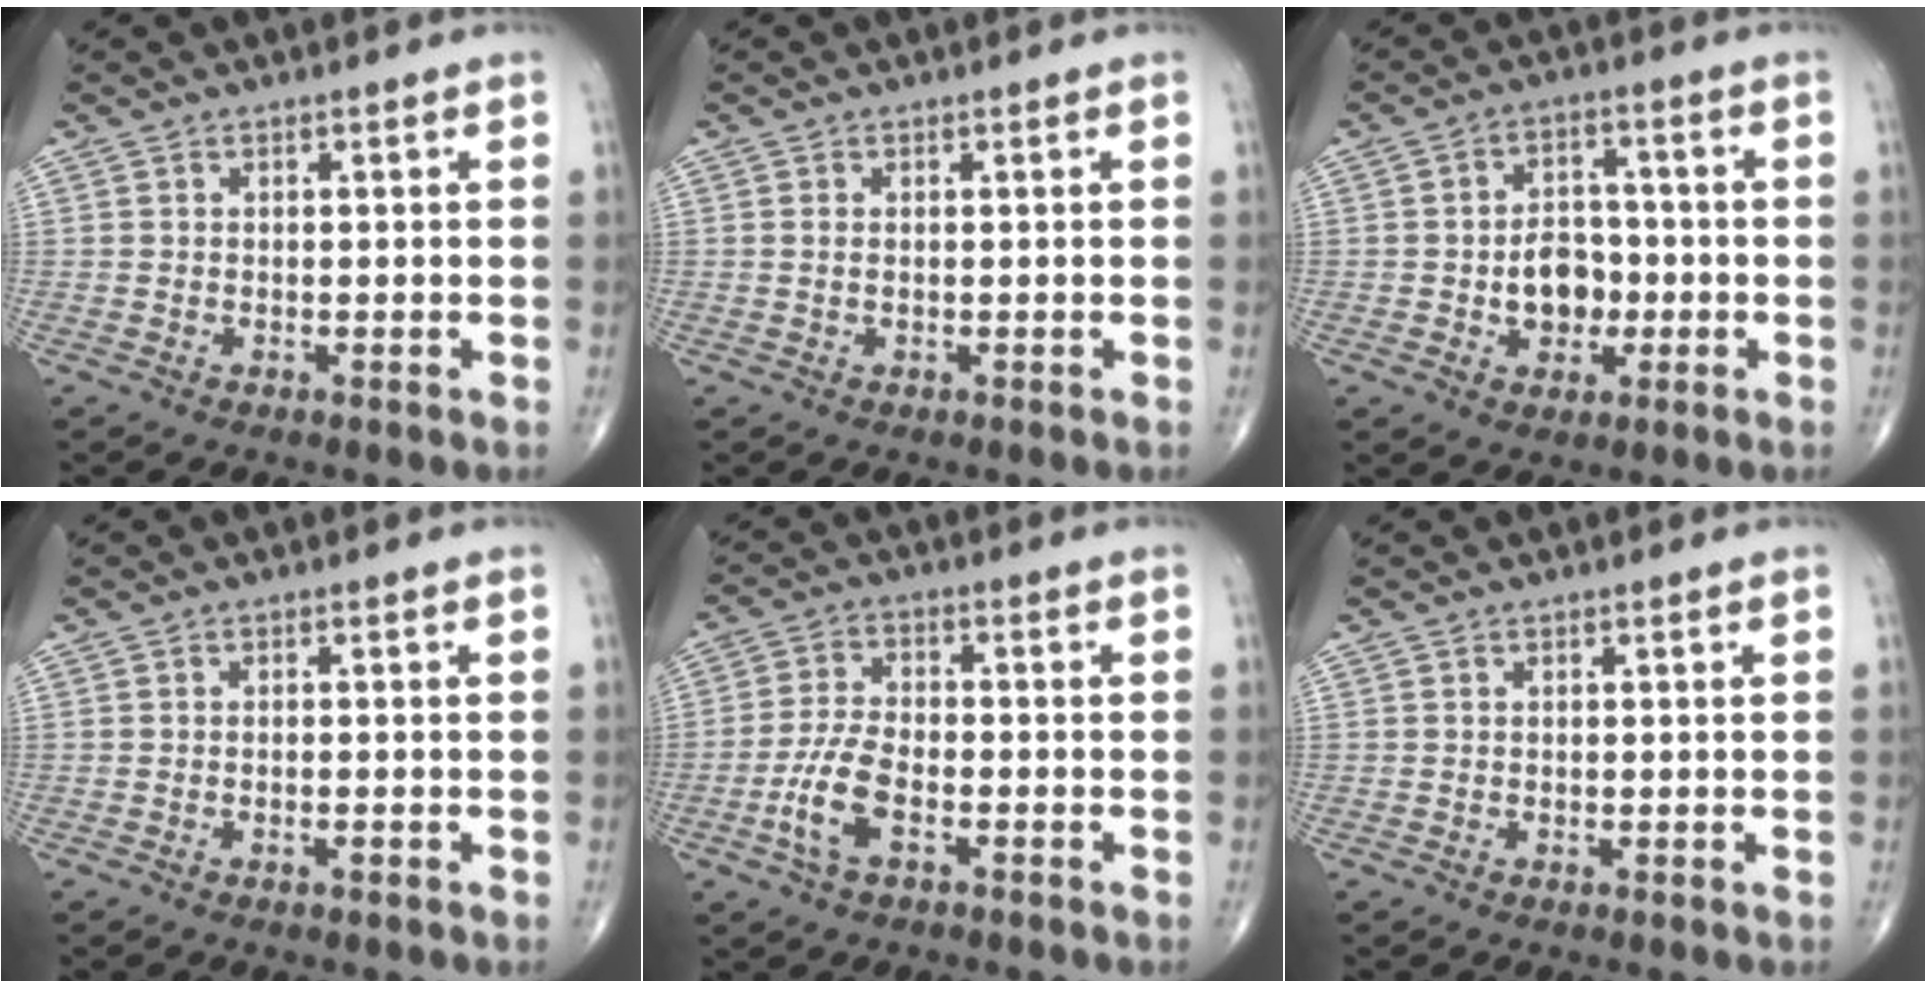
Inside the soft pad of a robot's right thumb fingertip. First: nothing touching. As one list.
[{"total": 0.7, "force": [0.0, 0.3, 0.6], "torque": [-0.014, 0.001, 0.002]}, {"total": 7.7, "force": [-1.5, 5.8, 5.0], "torque": [-0.043, 0.018, -0.024]}, {"total": 0.8, "force": [-0.5, 0.1, 0.6], "torque": [-0.011, 0.005, -0.008]}, {"total": 7.4, "force": [-3.0, 3.3, 5.9], "torque": [-0.129, 0.019, -0.062]}, {"total": 0.0}]